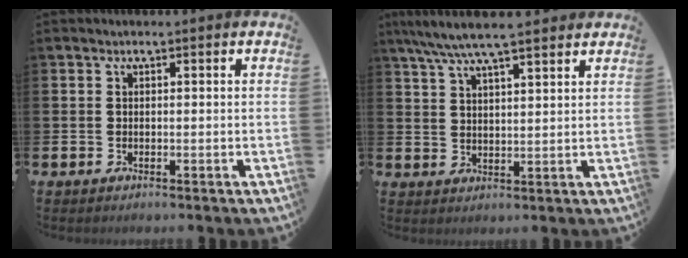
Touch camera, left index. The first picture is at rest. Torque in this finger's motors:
{"motor_torque": [0.98, -1.16, 0.97, 0.21]}